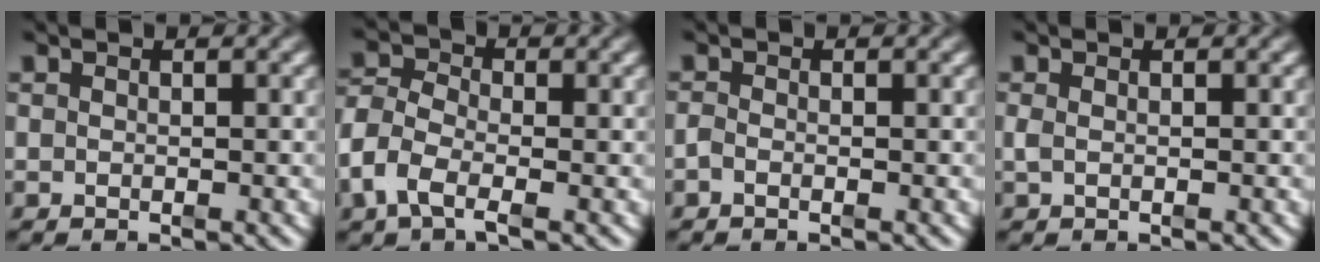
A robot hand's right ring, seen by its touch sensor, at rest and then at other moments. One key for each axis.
{"total": 5.6, "fx": -1.4, "fy": 4.3, "fz": 3.2, "tx": -0.090, "ty": -0.022, "tz": -0.024}
{"total": 0.8, "fx": -0.7, "fy": 0.0, "fz": 0.3, "tx": -0.008, "ty": -0.006, "tz": -0.013}
{"total": 0.6, "fx": -0.2, "fy": 0.0, "fz": 0.5, "tx": -0.019, "ty": -0.011, "tz": 0.003}